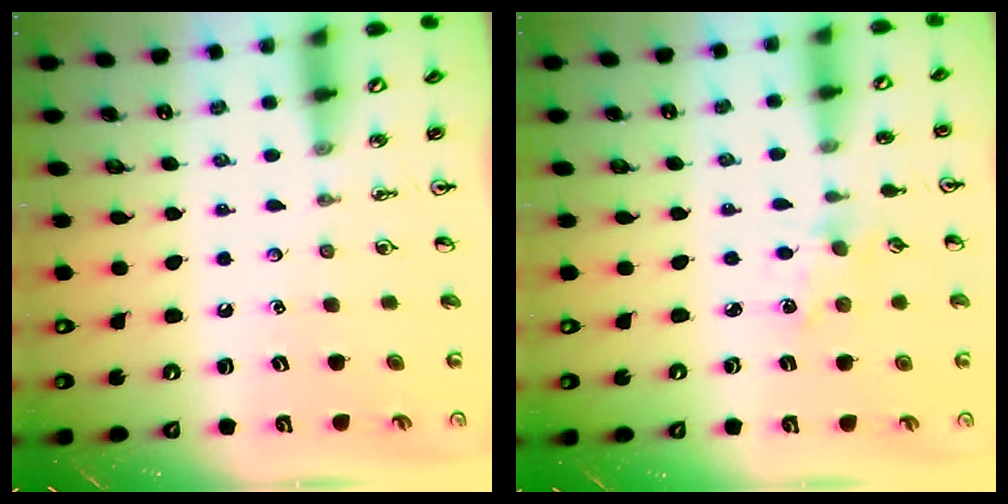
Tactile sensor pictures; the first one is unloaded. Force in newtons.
{"total": 1.6, "press": 1.5, "slide": 0.3}